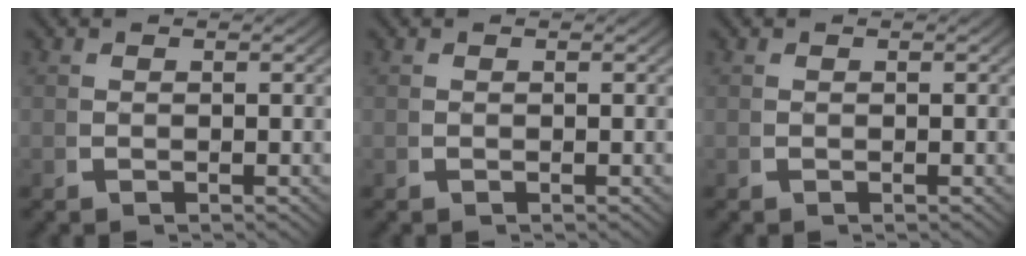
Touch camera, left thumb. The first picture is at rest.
{"total": 0.0}
{"total": 0.0}